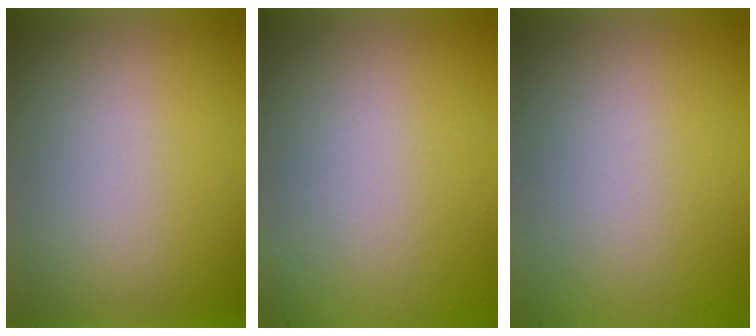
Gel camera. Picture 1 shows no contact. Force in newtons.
{"total": 5.9}
{"total": 5.4}